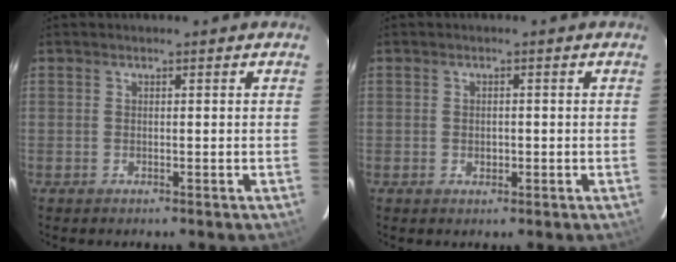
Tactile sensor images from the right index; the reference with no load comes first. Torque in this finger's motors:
{"motor_torque": [0.03, 0.01, -0.01, -0.01]}